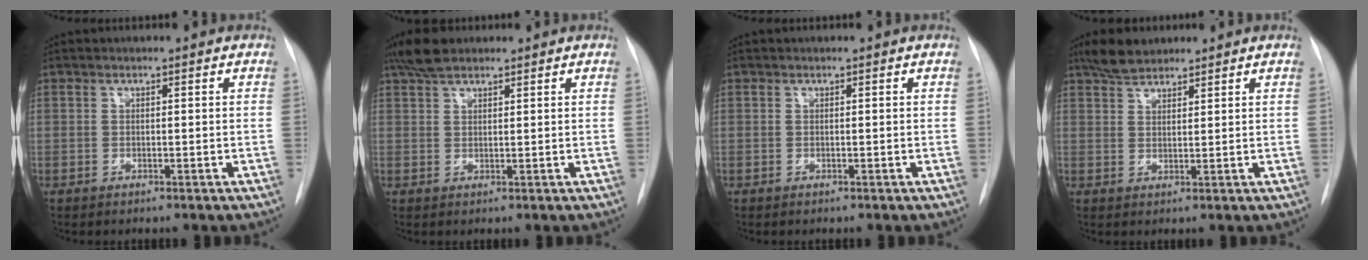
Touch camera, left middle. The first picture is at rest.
{"total": 4.4, "force": [3.5, 1.5, 2.1], "torque": [-0.049, 0.012, 0.069]}
{"total": 0.0}
{"total": 4.2, "force": [3.7, 1.4, 1.4], "torque": [-0.033, 0.008, 0.070]}